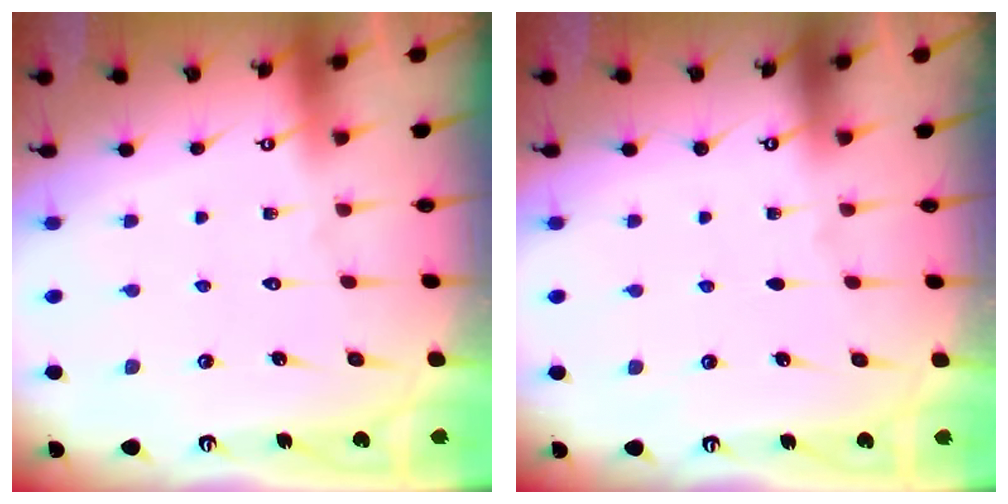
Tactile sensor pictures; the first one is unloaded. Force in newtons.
{"total": 0.0}